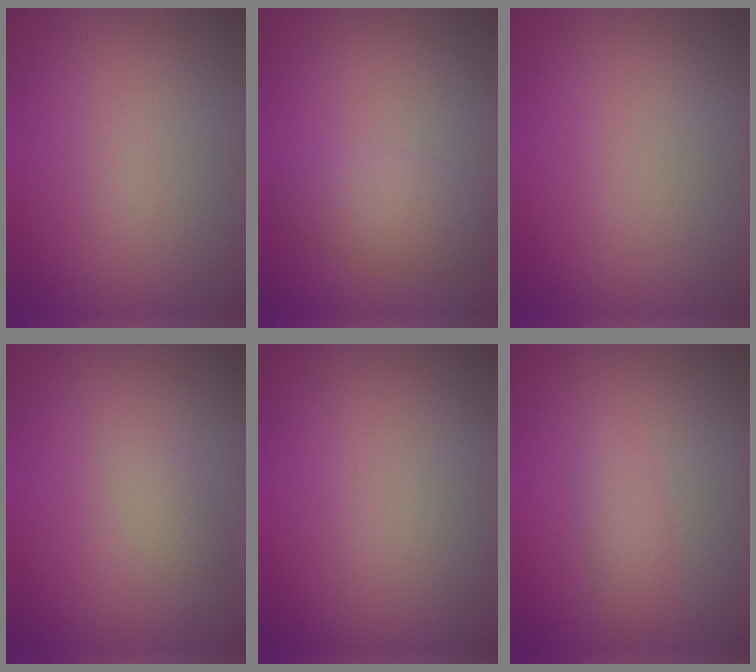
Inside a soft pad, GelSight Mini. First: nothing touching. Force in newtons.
{"total": 3.5, "press": 3.5, "slide": 0.2}
{"total": 0.0}
{"total": 1.2, "press": 1.2, "slide": 0.1}
{"total": 0.0}
{"total": 1.5, "press": 1.5, "slide": 0.1}